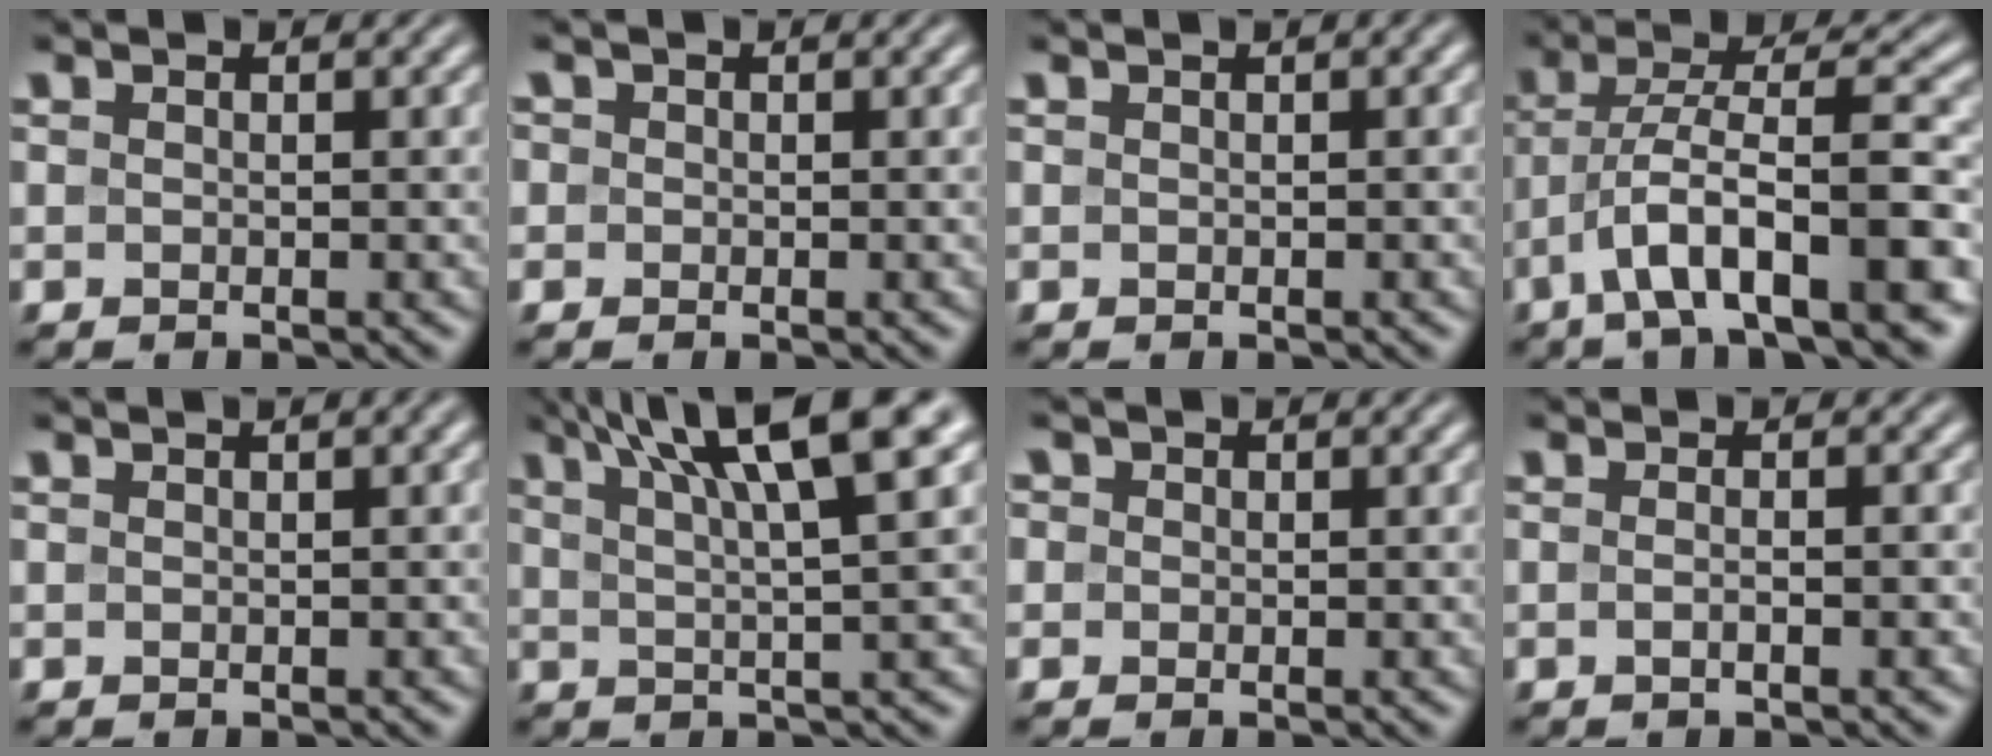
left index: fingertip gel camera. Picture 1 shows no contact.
{"total": 1.5, "force": [0.4, 1.4, 0.4], "torque": [-0.006, 0.008, -0.006]}
{"total": 0.9, "force": [0.5, 0.1, 0.8], "torque": [-0.013, 0.009, 0.006]}
{"total": 10.7, "force": [-5.1, 2.7, 9.0], "torque": [-0.147, 0.017, -0.085]}
{"total": 1.7, "force": [0.9, 0.5, 1.4], "torque": [-0.016, 0.007, 0.008]}
{"total": 10.6, "force": [6.0, 2.1, 8.5], "torque": [-0.106, 0.030, 0.086]}
{"total": 1.6, "force": [0.6, 1.4, 0.5], "torque": [-0.008, 0.012, -0.008]}
{"total": 2.1, "force": [-0.1, 1.0, 1.9], "torque": [-0.001, -0.005, -0.016]}